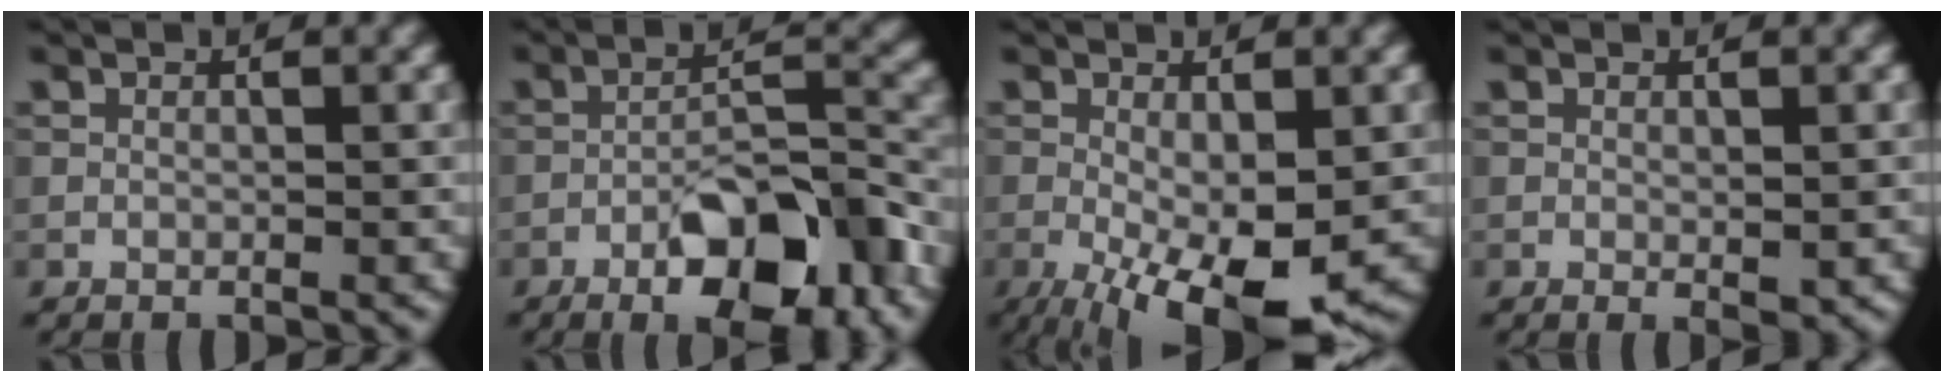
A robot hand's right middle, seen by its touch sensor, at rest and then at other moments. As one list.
[{"total": 9.0, "force": [-5.1, 2.9, 6.8], "torque": [-0.100, 0.013, -0.081]}, {"total": 9.6, "force": [-3.0, 3.5, 8.4], "torque": [-0.157, -0.029, -0.035]}, {"total": 1.2, "force": [0.0, 0.3, 1.1], "torque": [-0.014, -0.004, -0.001]}]